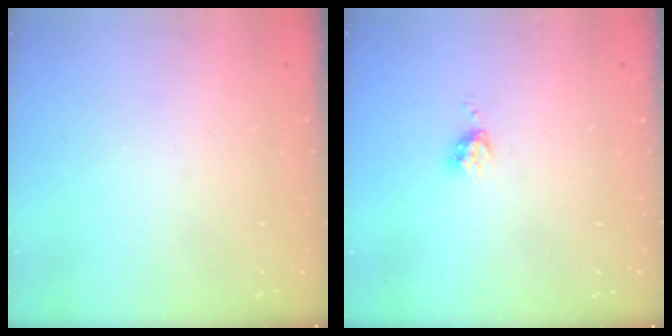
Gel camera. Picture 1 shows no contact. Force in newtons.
{"total": 4.2, "press": 4.1, "slide": 0.4}